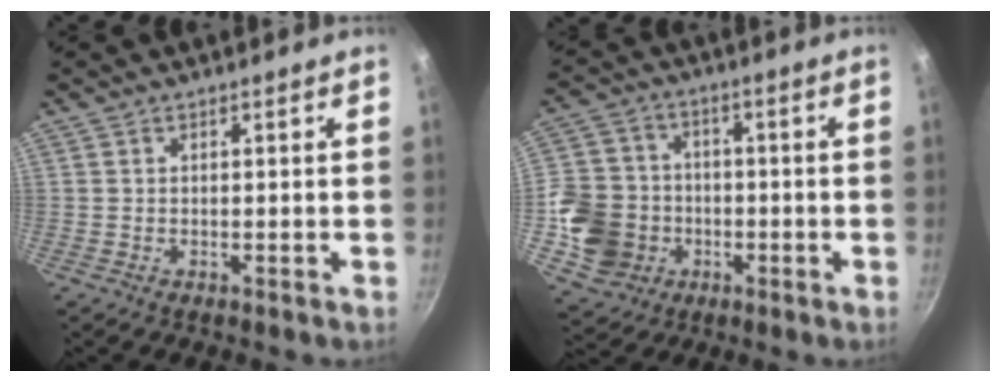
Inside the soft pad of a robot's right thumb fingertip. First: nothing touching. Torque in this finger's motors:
{"motor_torque": [2.56, 2.45, 0.61, -0.41, 0.16]}